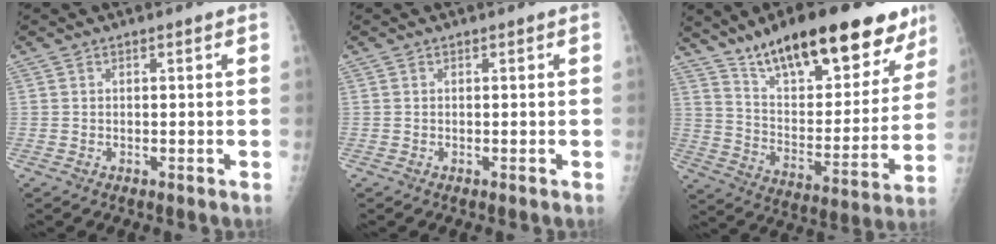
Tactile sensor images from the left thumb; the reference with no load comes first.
{"total": 0.0}
{"total": 26.5, "force": [18.3, 9.3, 16.8], "torque": [-0.210, -0.066, 0.287]}